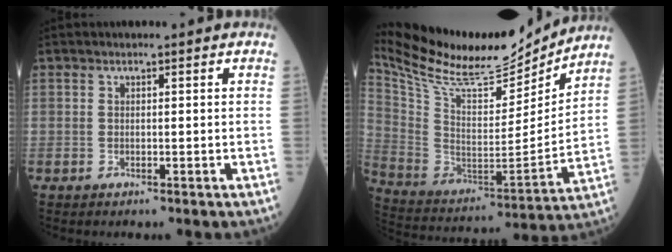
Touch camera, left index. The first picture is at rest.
{"total": 23.6, "force": [21.4, 4.3, 8.8], "torque": [-0.175, -0.026, 0.350]}